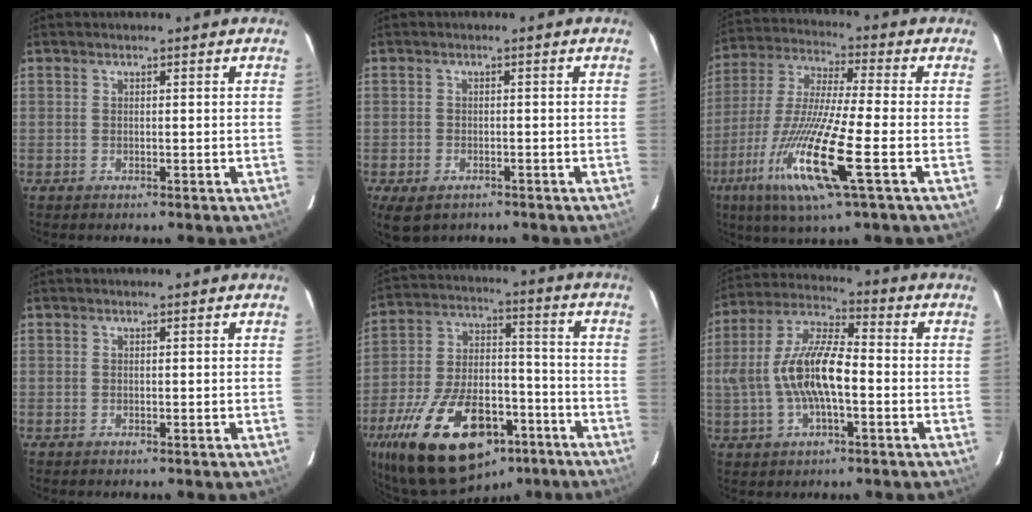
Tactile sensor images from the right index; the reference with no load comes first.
{"total": 5.5, "force": [-3.4, 3.4, 2.7], "torque": [-0.065, -0.018, -0.053]}
{"total": 18.2, "force": [-7.3, 1.1, 16.7], "torque": [-0.348, -0.031, -0.145]}
{"total": 0.0}
{"total": 27.4, "force": [-16.3, 13.9, 17.1], "torque": [-0.340, -0.007, -0.247]}
{"total": 13.1, "force": [-1.9, 4.6, 12.1], "torque": [-0.247, 0.011, -0.034]}